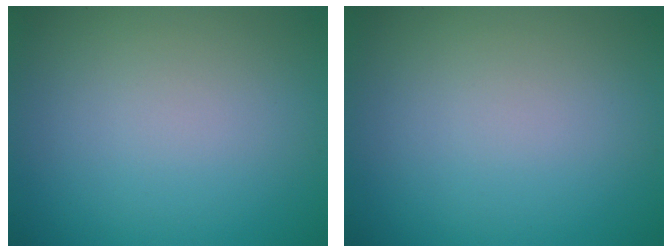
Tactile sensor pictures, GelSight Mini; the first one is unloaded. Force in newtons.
{"total": 0.0}